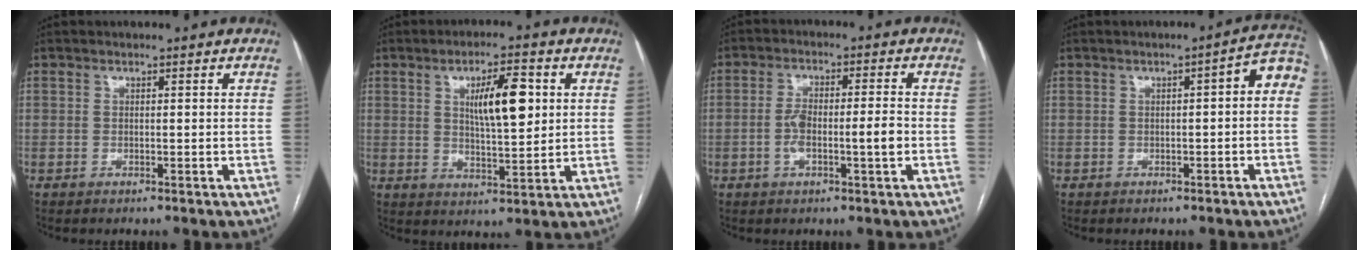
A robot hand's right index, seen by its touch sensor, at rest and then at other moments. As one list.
[{"total": 9.0, "force": [2.4, 2.3, 8.4], "torque": [-0.138, 0.004, 0.046]}, {"total": 6.3, "force": [-1.3, 1.0, 6.1], "torque": [-0.117, 0.012, -0.021]}, {"total": 4.8, "force": [0.2, 1.3, 4.6], "torque": [-0.050, 0.024, -0.001]}]